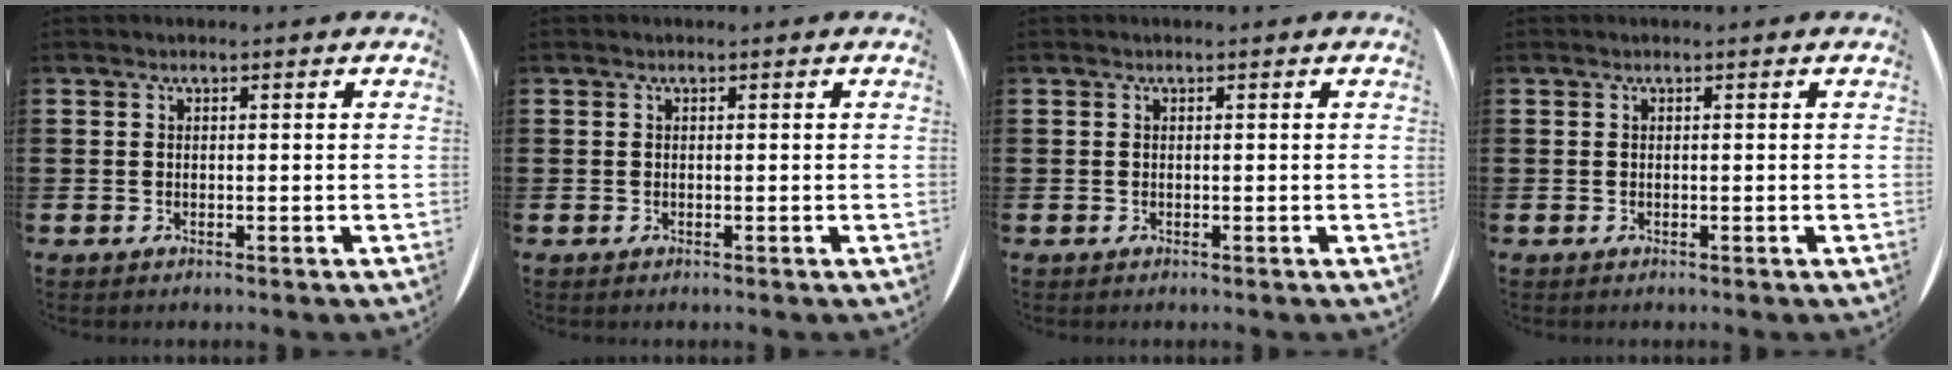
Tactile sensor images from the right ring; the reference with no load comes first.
{"total": 0.0}
{"total": 0.0}
{"total": 0.0}